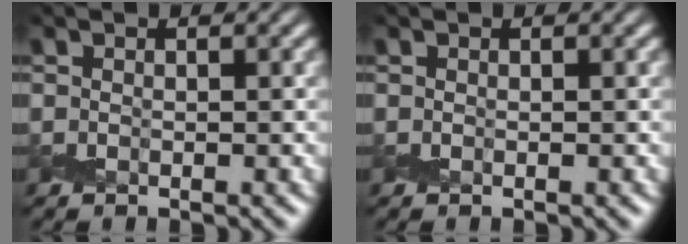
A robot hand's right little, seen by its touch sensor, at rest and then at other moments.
{"total": 0.0}